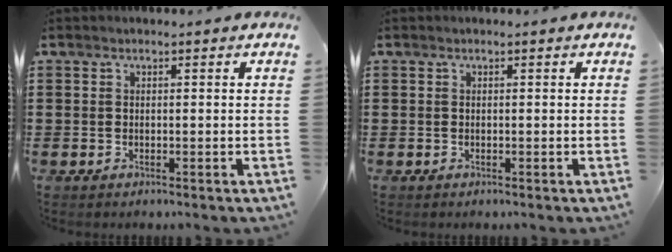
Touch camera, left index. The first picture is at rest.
{"total": 0.0}